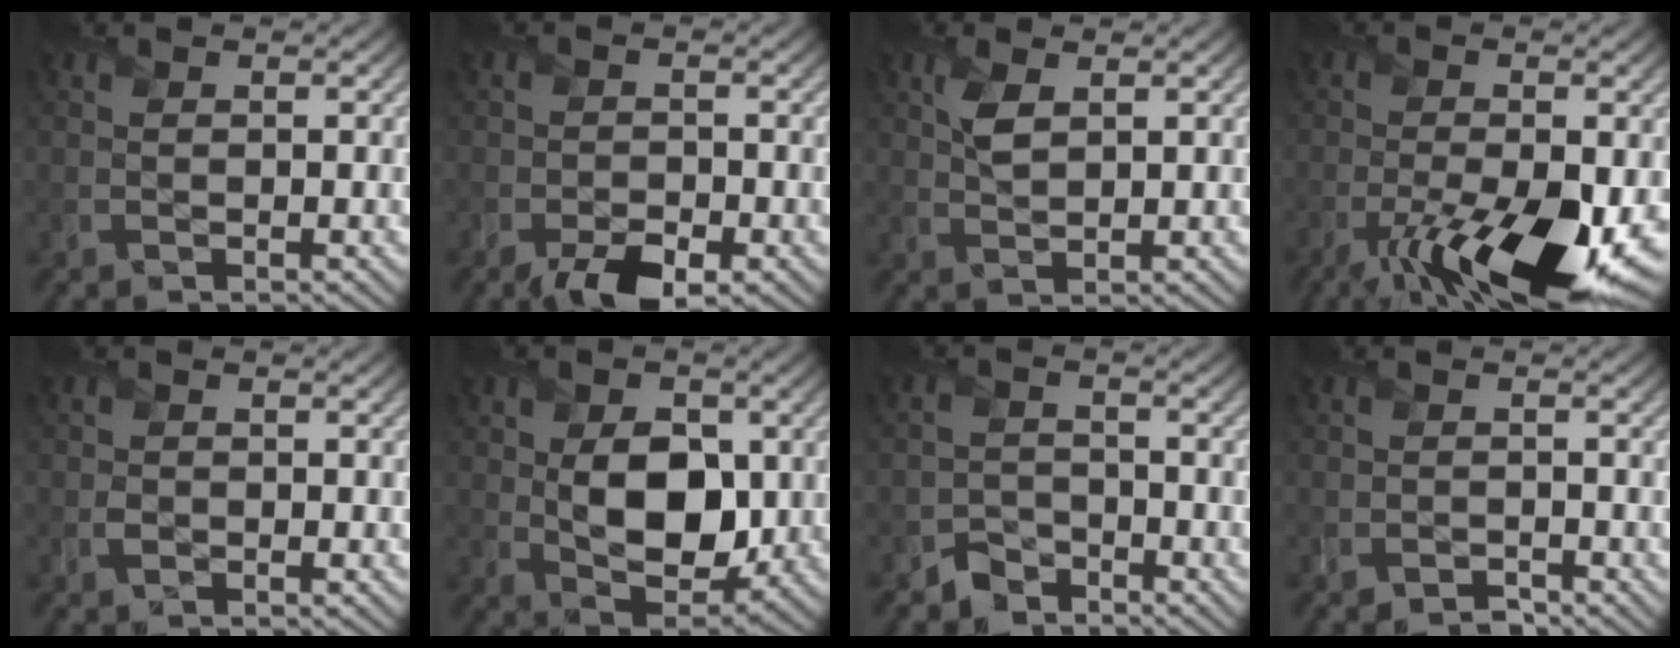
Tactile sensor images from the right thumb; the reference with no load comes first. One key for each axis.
{"total": 4.1, "fx": -2.7, "fy": 2.1, "fz": 2.3, "tx": -0.037, "ty": -0.008, "tz": -0.048}
{"total": 2.6, "fx": 1.2, "fy": 1.2, "fz": 1.9, "tx": -0.048, "ty": 0.000, "tz": 0.027}
{"total": 13.4, "fx": -6.0, "fy": 4.9, "fz": 10.9, "tx": -0.185, "ty": -0.038, "tz": -0.091}
{"total": 0.7, "fx": -0.2, "fy": 0.7, "fz": 0.0, "tx": 0.003, "ty": -0.002, "tz": -0.006}
{"total": 9.2, "fx": 0.4, "fy": 6.2, "fz": 6.7, "tx": -0.123, "ty": -0.017, "tz": 0.010}
{"total": 2.5, "fx": -2.1, "fy": 1.3, "fz": -0.1, "tx": 0.011, "ty": 0.008, "tz": -0.049}
{"total": 1.2, "fx": -1.0, "fy": 0.5, "fz": -0.1, "tx": 0.005, "ty": 0.001, "tz": -0.023}